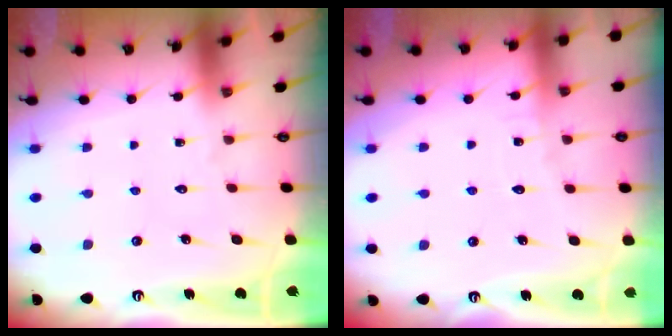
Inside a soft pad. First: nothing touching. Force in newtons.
{"total": 2.7, "press": 2.7, "slide": 0.3}